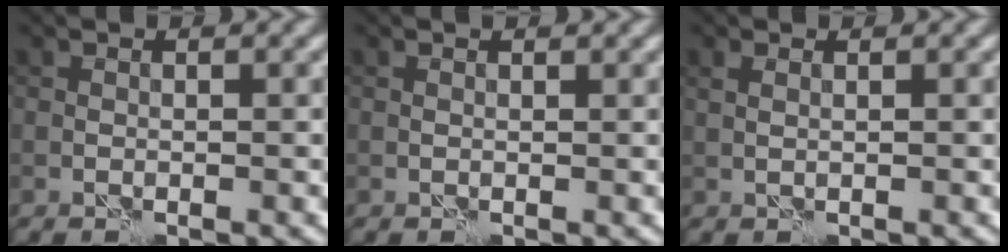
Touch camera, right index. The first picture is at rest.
{"total": 0.8, "force": [0.6, 0.1, 0.4], "torque": [-0.013, -0.001, 0.003]}
{"total": 1.0, "force": [0.6, 0.3, 0.7], "torque": [-0.013, -0.004, 0.006]}